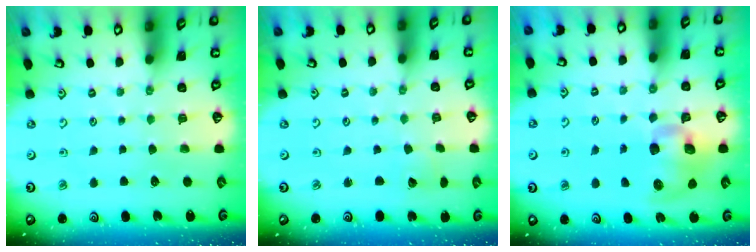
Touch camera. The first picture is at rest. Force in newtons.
{"total": 2.3, "press": 2.3, "slide": 0.2}
{"total": 10.4, "press": 10.3, "slide": 1.5}